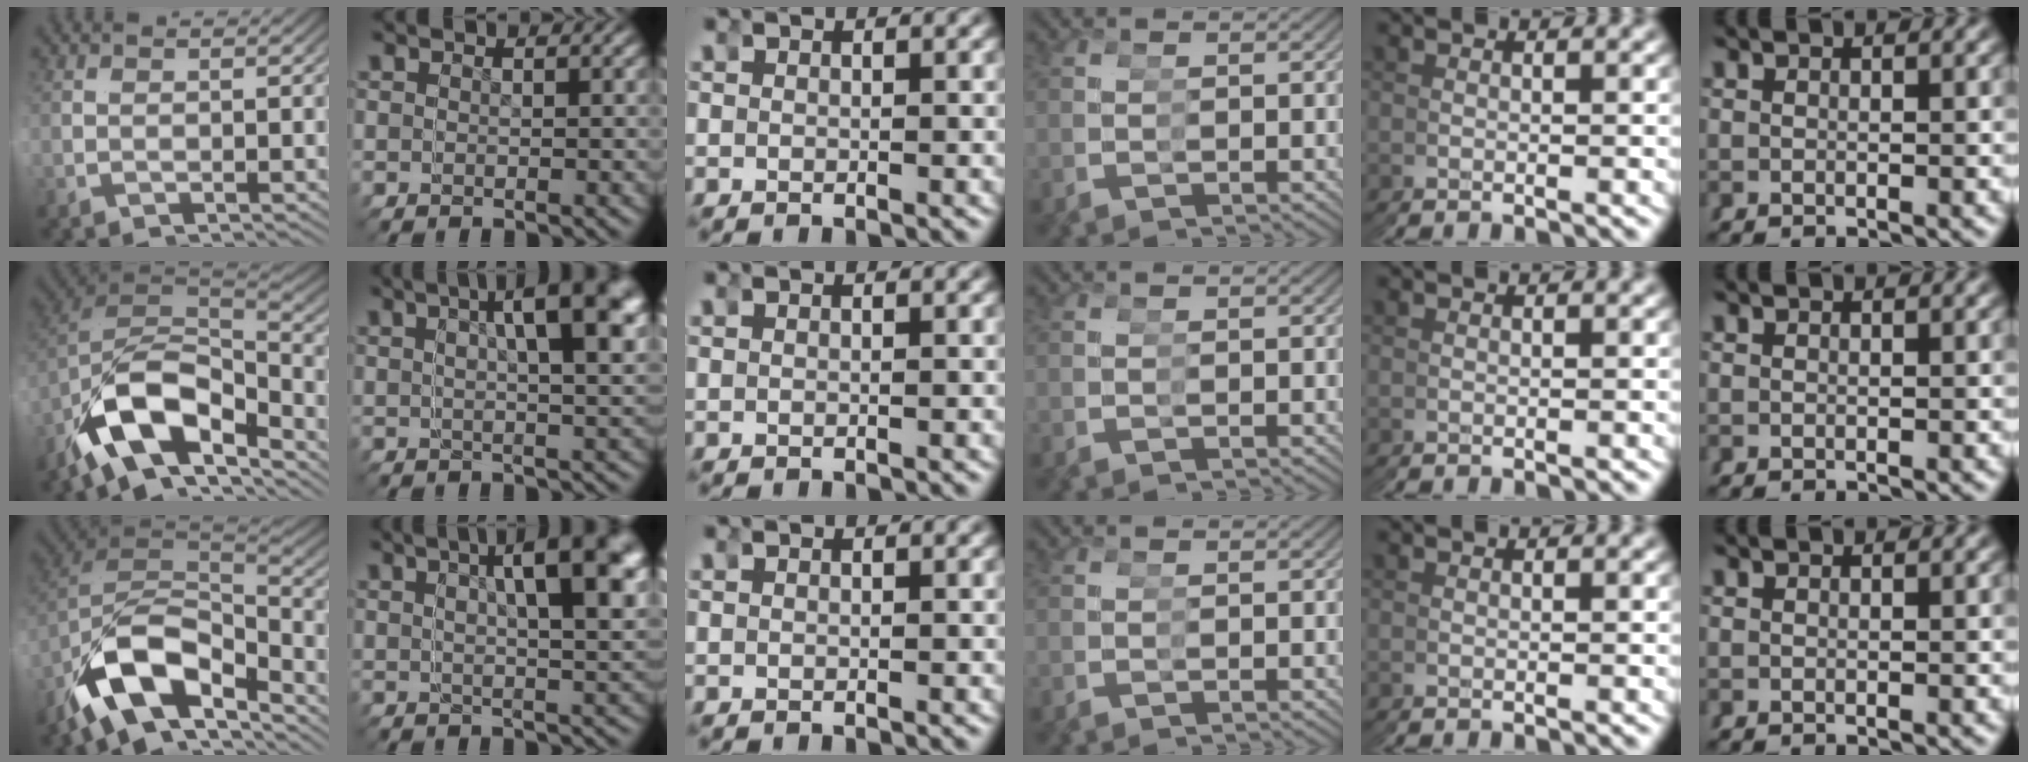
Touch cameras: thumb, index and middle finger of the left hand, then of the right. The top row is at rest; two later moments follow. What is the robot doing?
{"motion": "grasp_and_lifting", "object": "toy banana"}